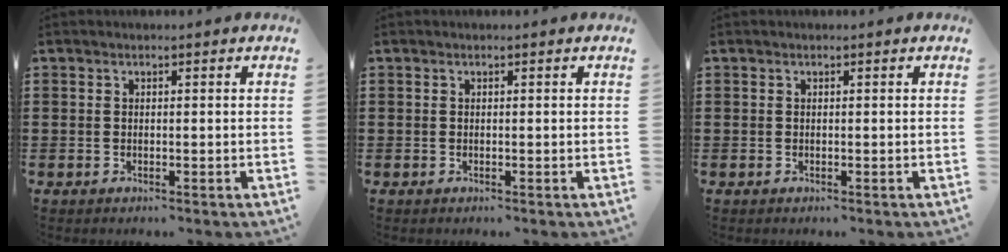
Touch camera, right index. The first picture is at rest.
{"total": 0.0}
{"total": 0.0}